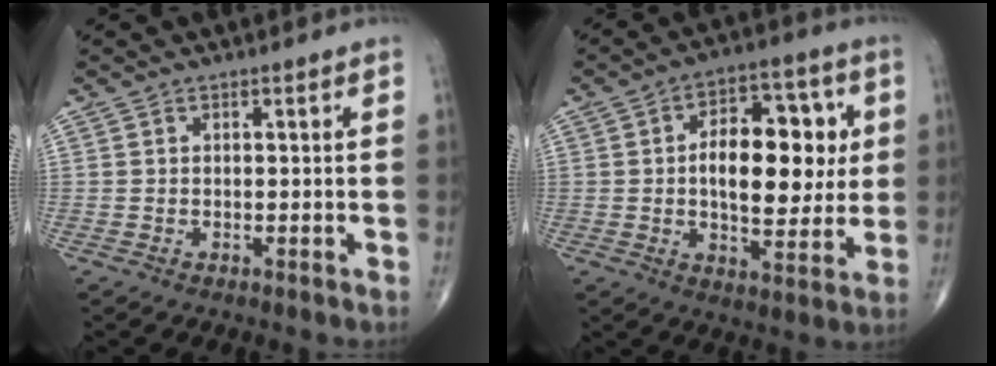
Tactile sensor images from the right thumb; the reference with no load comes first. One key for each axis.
{"total": 17.1, "fx": 1.6, "fy": 9.1, "fz": 14.3, "tx": -0.177, "ty": 0.009, "tz": 0.023}